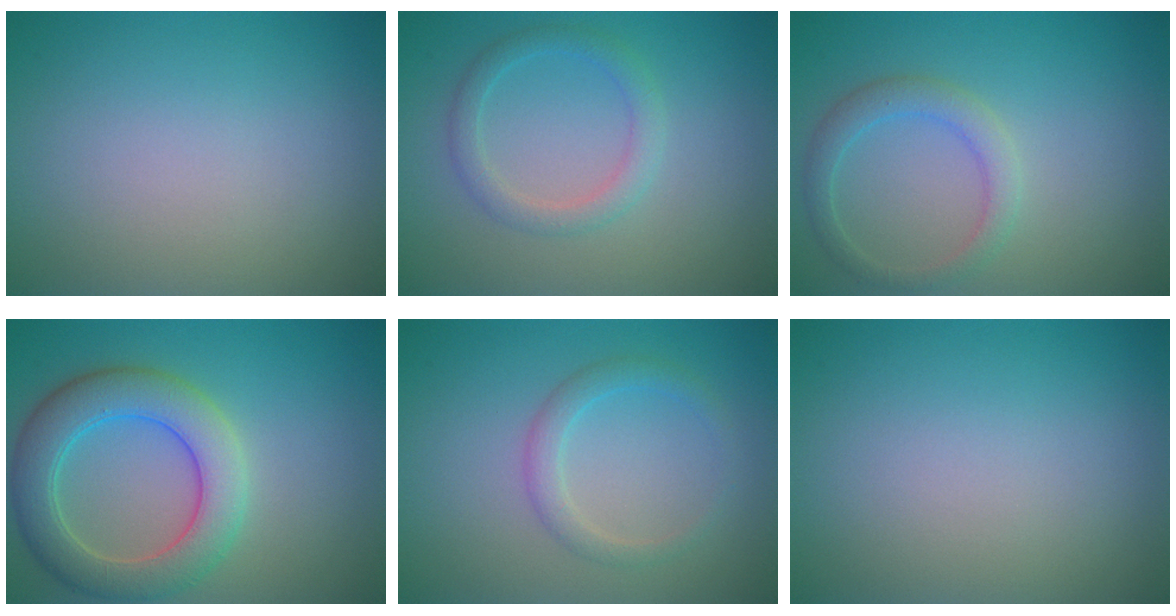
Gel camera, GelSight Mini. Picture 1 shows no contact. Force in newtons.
{"total": 2.3, "press": 2.3, "slide": 0.1}
{"total": 2.5, "press": 2.5, "slide": 0.0}
{"total": 6.6, "press": 6.6, "slide": 0.3}
{"total": 2.0, "press": 2.0, "slide": 0.1}
{"total": 0.0}